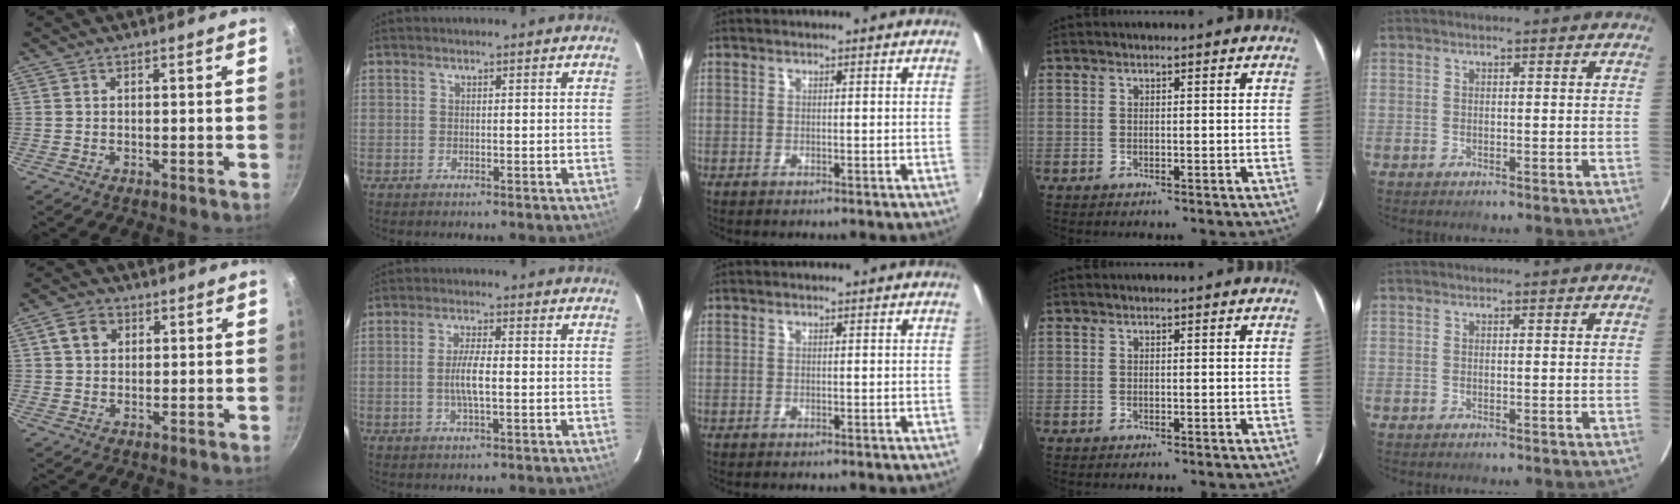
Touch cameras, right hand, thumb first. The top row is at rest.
{"thumb": {"total": 4.7, "force": [1.5, 3.7, 2.4], "torque": [-0.029, 0.004, 0.020]}, "index": {"total": 4.7, "force": [-0.8, 1.0, 4.5], "torque": [-0.086, -0.003, -0.012]}}